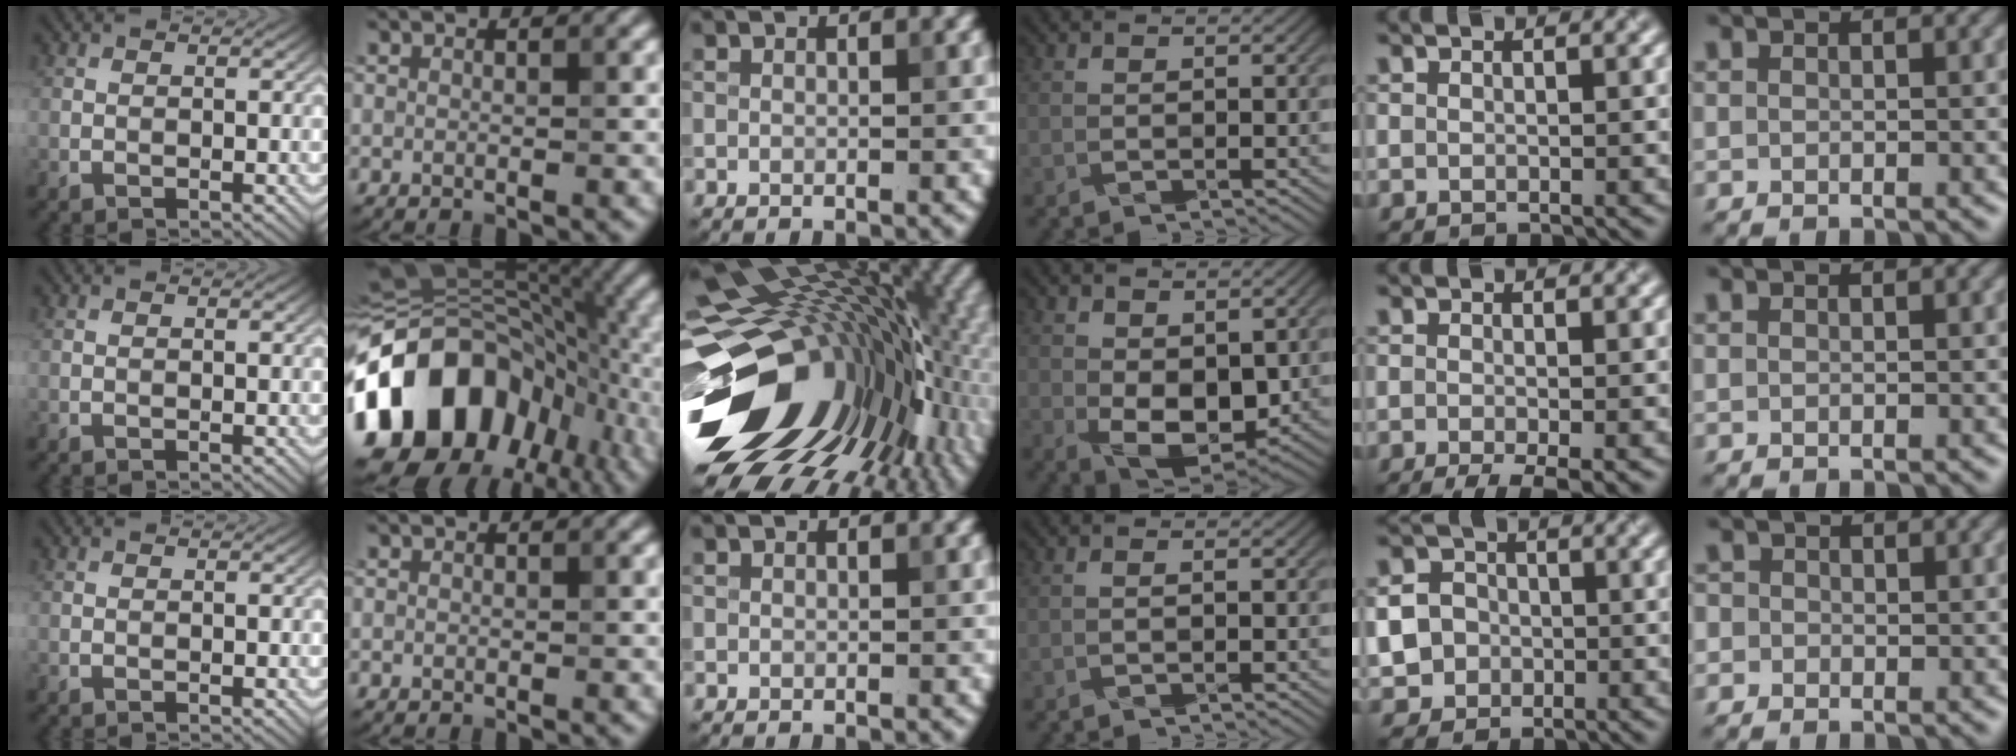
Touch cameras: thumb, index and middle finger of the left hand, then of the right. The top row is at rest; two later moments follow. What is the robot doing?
{"motion": "fold", "object": "paper towel"}